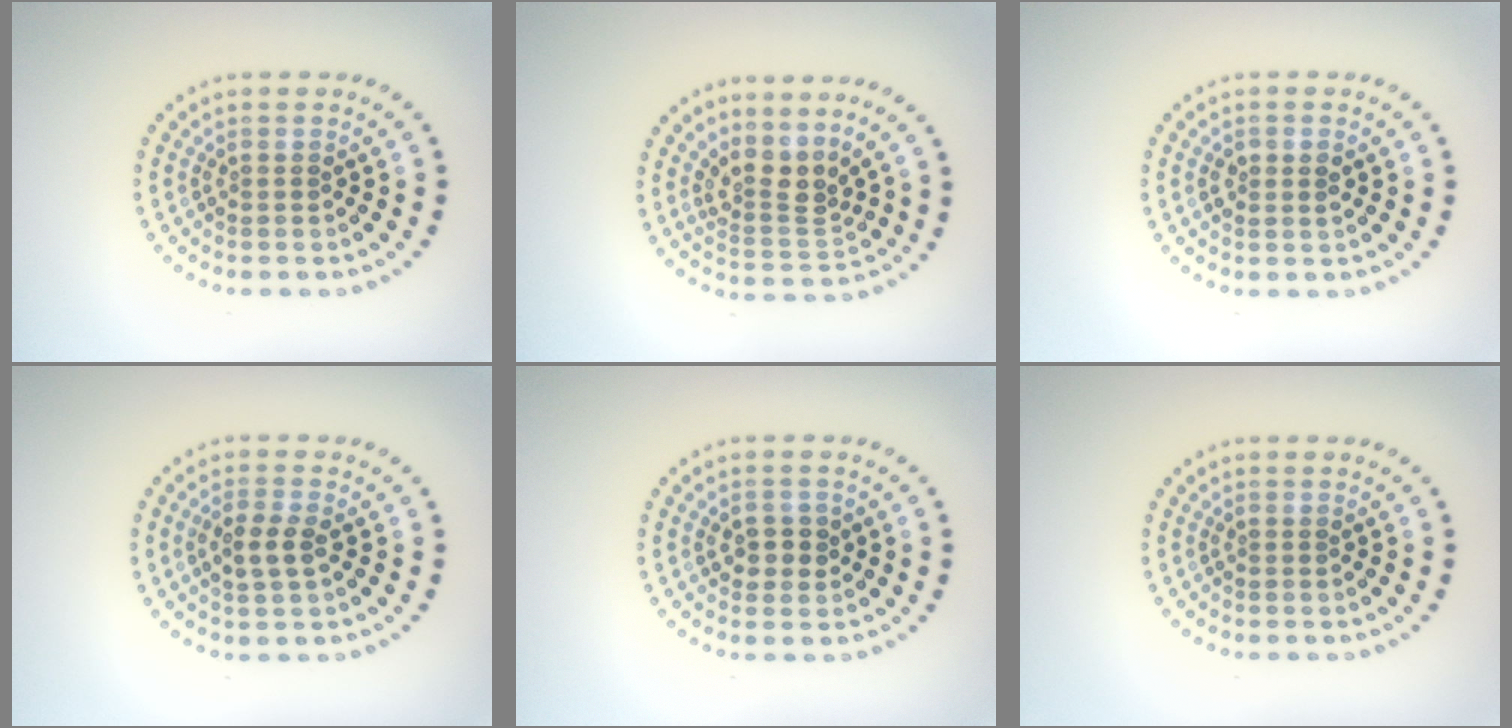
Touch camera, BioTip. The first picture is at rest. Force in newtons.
{"total": 3.2, "press": 2.3, "slide": 2.2}
{"total": 1.5, "press": 1.5, "slide": 0.4}
{"total": 2.3, "press": 2.3, "slide": 0.5}
{"total": 2.1, "press": 2.0, "slide": 0.4}
{"total": 0.0}